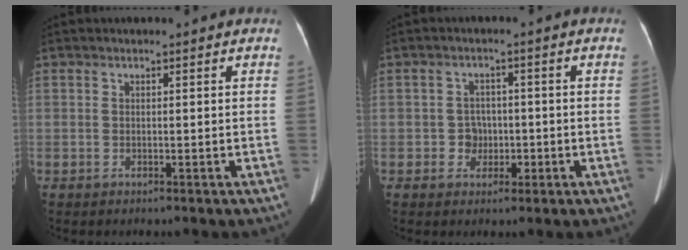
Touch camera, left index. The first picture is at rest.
{"total": 2.9, "force": [-0.6, 2.7, 0.8], "torque": [-0.010, 0.008, -0.005]}